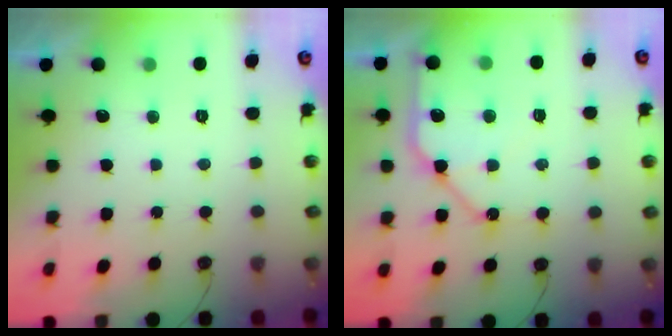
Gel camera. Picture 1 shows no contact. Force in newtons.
{"total": 13.1, "press": 13.0, "slide": 1.9}